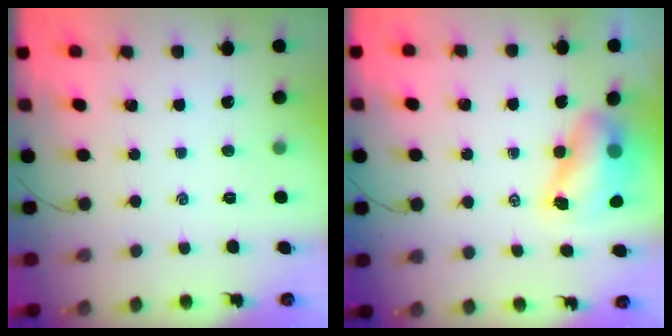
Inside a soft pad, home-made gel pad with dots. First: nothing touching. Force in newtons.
{"total": 8.0, "press": 7.9, "slide": 1.4}